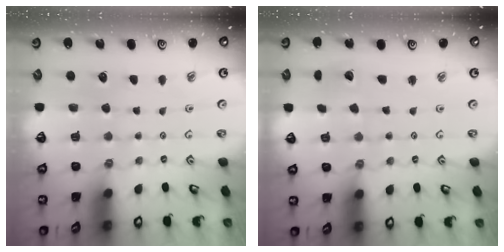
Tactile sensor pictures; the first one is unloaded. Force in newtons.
{"total": 2.3, "press": 2.3, "slide": 0.1}